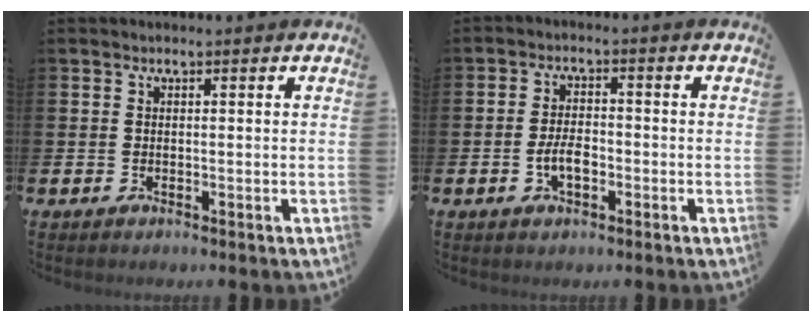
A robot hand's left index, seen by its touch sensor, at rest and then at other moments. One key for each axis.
{"total": 3.5, "fx": -1.0, "fy": 1.8, "fz": 2.8, "tx": -0.041, "ty": 0.002, "tz": -0.021}